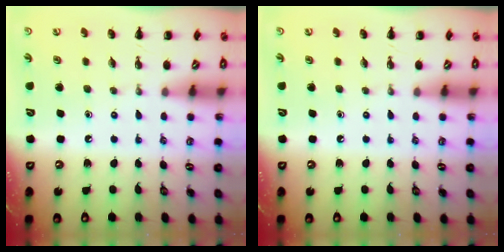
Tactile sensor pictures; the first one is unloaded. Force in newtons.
{"total": 0.0}